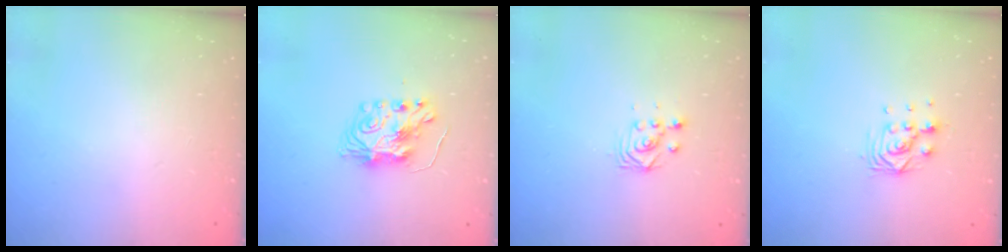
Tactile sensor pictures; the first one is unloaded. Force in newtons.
{"total": 8.1, "press": 8.1, "slide": 0.5}
{"total": 2.9, "press": 2.9, "slide": 0.4}
{"total": 7.3, "press": 7.2, "slide": 0.6}